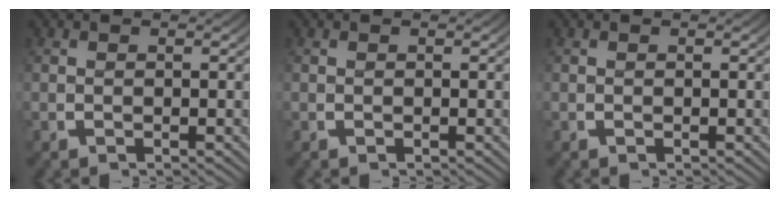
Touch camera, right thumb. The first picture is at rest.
{"total": 0.0}
{"total": 0.0}